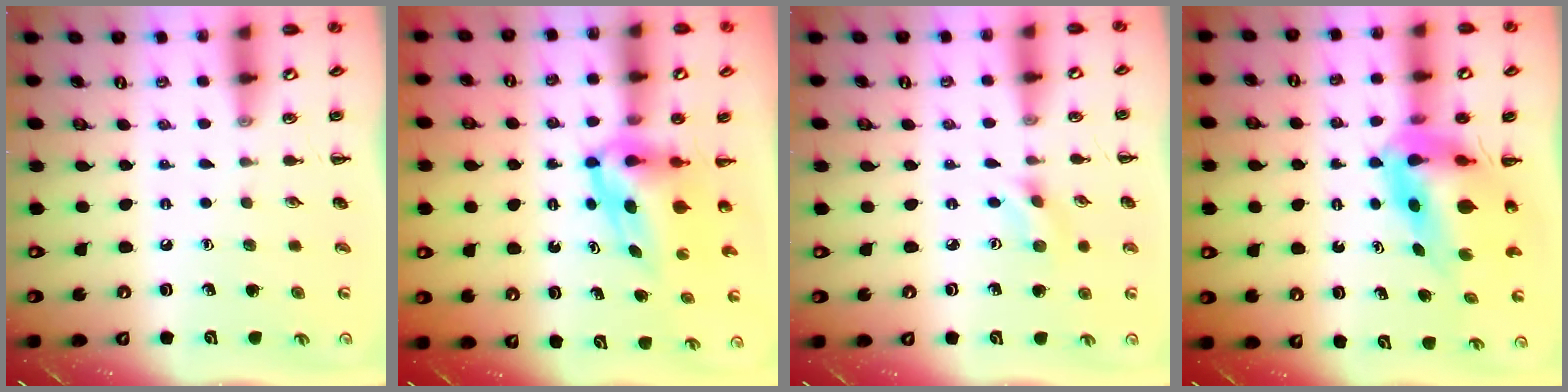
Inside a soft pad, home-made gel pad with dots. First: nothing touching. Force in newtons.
{"total": 5.9, "press": 5.8, "slide": 1.1}
{"total": 2.6, "press": 2.4, "slide": 1.0}
{"total": 8.6, "press": 8.2, "slide": 2.6}